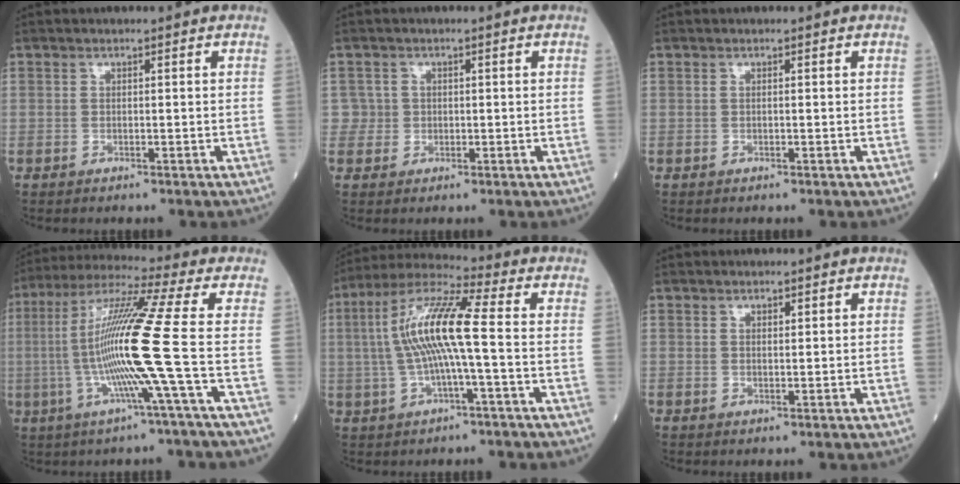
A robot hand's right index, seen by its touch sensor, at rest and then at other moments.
{"total": 2.0, "force": [0.2, 2.0, -0.3], "torque": [0.021, 0.007, 0.001]}
{"total": 0.0}
{"total": 15.1, "force": [-2.2, -2.6, 14.8], "torque": [-0.290, -0.004, -0.052]}
{"total": 11.9, "force": [0.1, 0.7, 11.8], "torque": [-0.238, 0.021, -0.004]}
{"total": 1.0, "force": [0.8, 0.3, 0.5], "torque": [-0.010, -0.001, 0.014]}